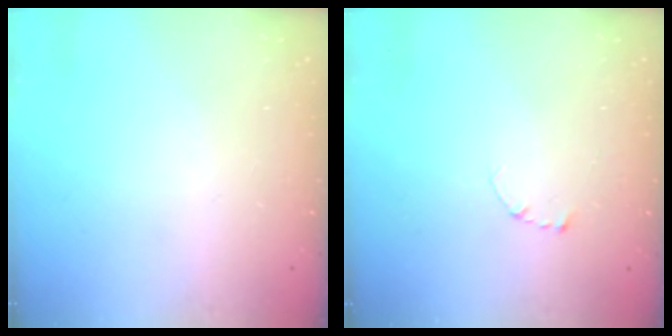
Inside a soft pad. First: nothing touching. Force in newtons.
{"total": 2.3, "press": 2.3, "slide": 0.2}